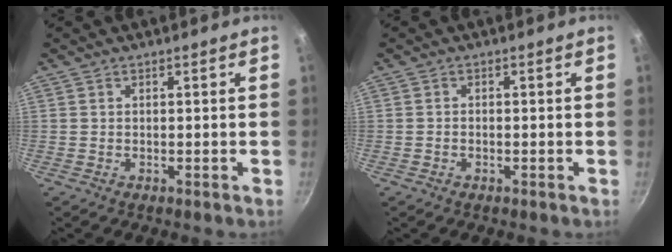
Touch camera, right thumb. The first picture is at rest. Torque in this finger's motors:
{"motor_torque": [-0.31, 0.05, 0.07, 0.05, 0.05]}